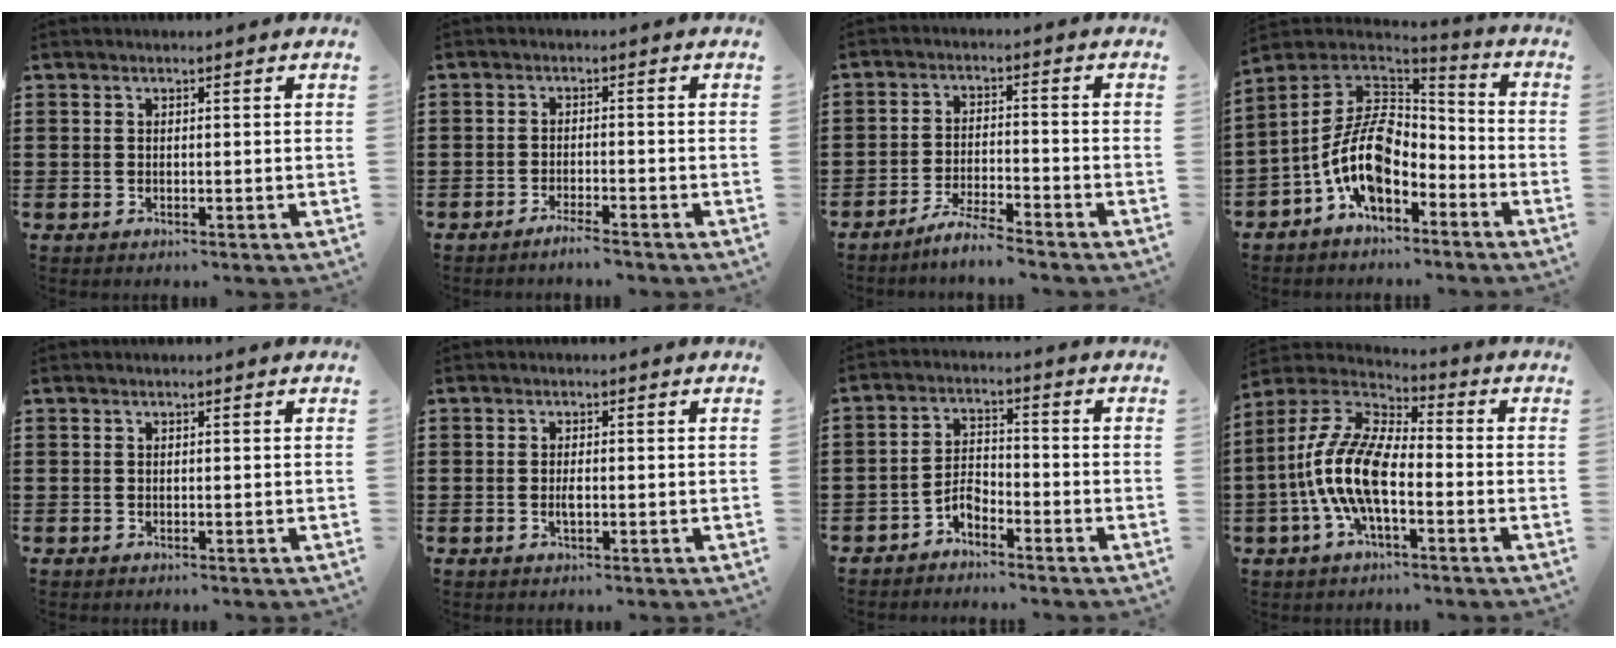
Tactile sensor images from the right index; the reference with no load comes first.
{"total": 2.3, "force": [-2.1, -0.2, 0.9], "torque": [-0.015, 0.001, -0.039]}
{"total": 4.5, "force": [-4.3, -0.2, 1.4], "torque": [-0.033, -0.002, -0.085]}
{"total": 12.4, "force": [-4.1, 6.7, 9.6], "torque": [-0.221, 0.001, -0.087]}
{"total": 0.0}
{"total": 1.8, "force": [-0.3, 0.6, 1.6], "torque": [-0.030, 0.000, -0.005]}
{"total": 3.5, "force": [-2.7, 1.5, 1.7], "torque": [-0.050, 0.003, -0.058]}
{"total": 12.1, "force": [-3.1, 5.0, 10.6], "torque": [-0.259, -0.008, -0.067]}